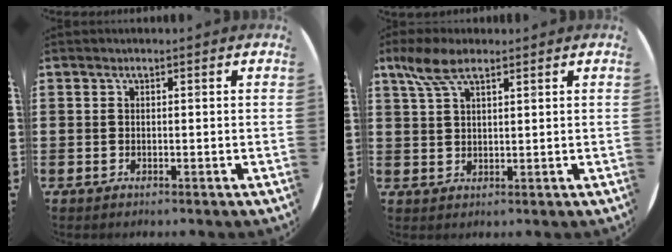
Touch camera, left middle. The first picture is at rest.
{"total": 5.3, "force": [3.5, 1.9, 3.6], "torque": [-0.076, 0.007, 0.062]}